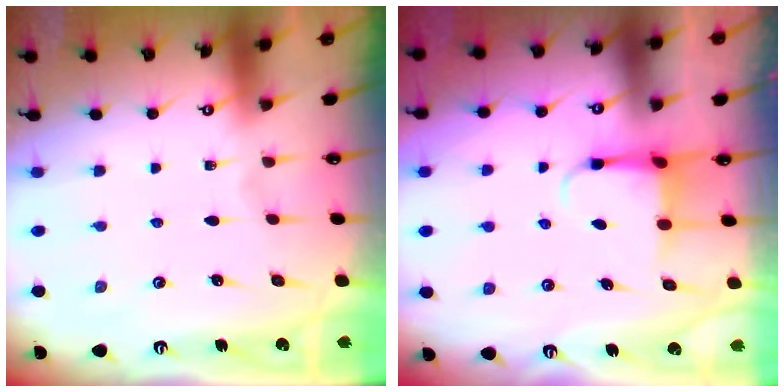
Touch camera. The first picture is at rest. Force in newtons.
{"total": 3.9, "press": 3.8, "slide": 0.6}